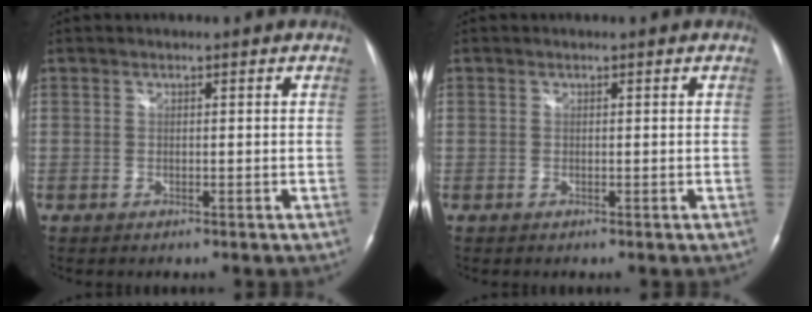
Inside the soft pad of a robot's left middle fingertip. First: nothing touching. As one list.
[{"total": 0.0}]